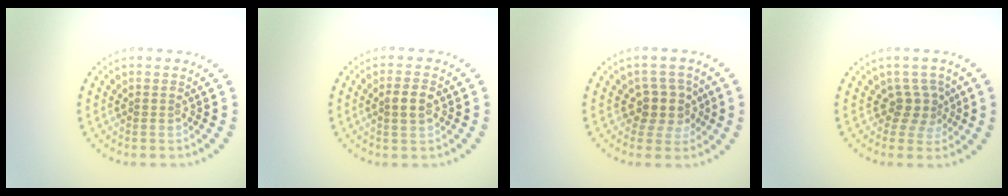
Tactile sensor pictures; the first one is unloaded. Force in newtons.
{"total": 2.1, "press": 2.0, "slide": 0.3}
{"total": 2.7, "press": 2.2, "slide": 1.6}
{"total": 2.3, "press": 1.6, "slide": 1.7}